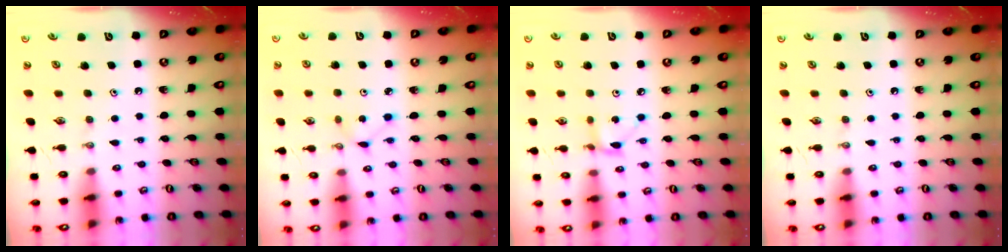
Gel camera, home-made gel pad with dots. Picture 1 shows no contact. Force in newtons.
{"total": 2.0, "press": 2.0, "slide": 0.2}
{"total": 2.9, "press": 2.9, "slide": 0.4}
{"total": 0.0}